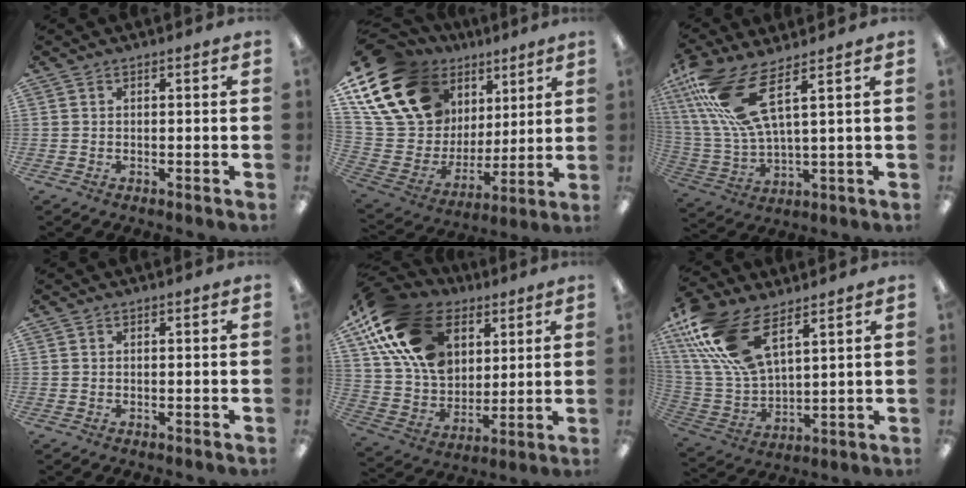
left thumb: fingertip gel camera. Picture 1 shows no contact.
{"total": 22.9, "force": [12.7, 14.9, 11.8], "torque": [-0.251, -0.060, 0.245]}
{"total": 15.9, "force": [8.5, 4.9, 12.5], "torque": [-0.281, -0.029, 0.147]}
{"total": 0.0}
{"total": 22.1, "force": [10.4, 14.6, 12.9], "torque": [-0.263, -0.028, 0.191]}
{"total": 19.7, "force": [11.0, 9.7, 13.2], "torque": [-0.305, -0.038, 0.197]}